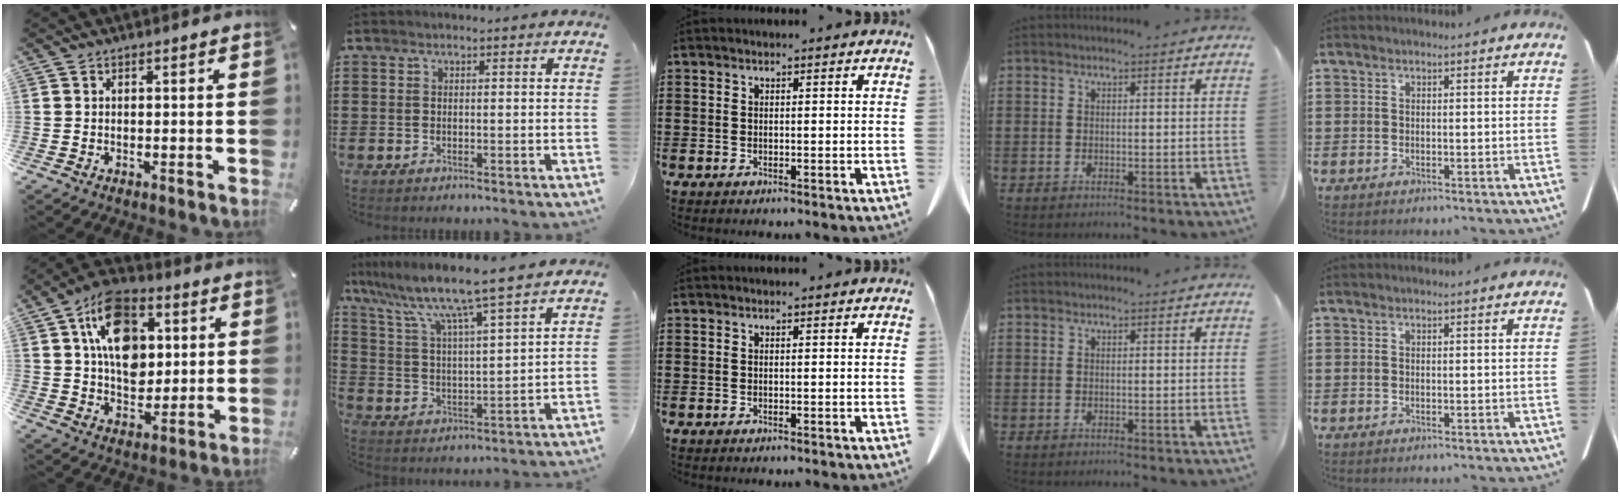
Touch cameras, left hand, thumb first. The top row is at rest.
{"thumb": {"total": 15.6, "force": [4.8, 11.3, 9.7], "torque": [-0.158, -0.001, 0.089]}, "index": {"total": 8.0, "force": [6.8, -0.7, 4.2], "torque": [-0.110, -0.046, 0.108]}}